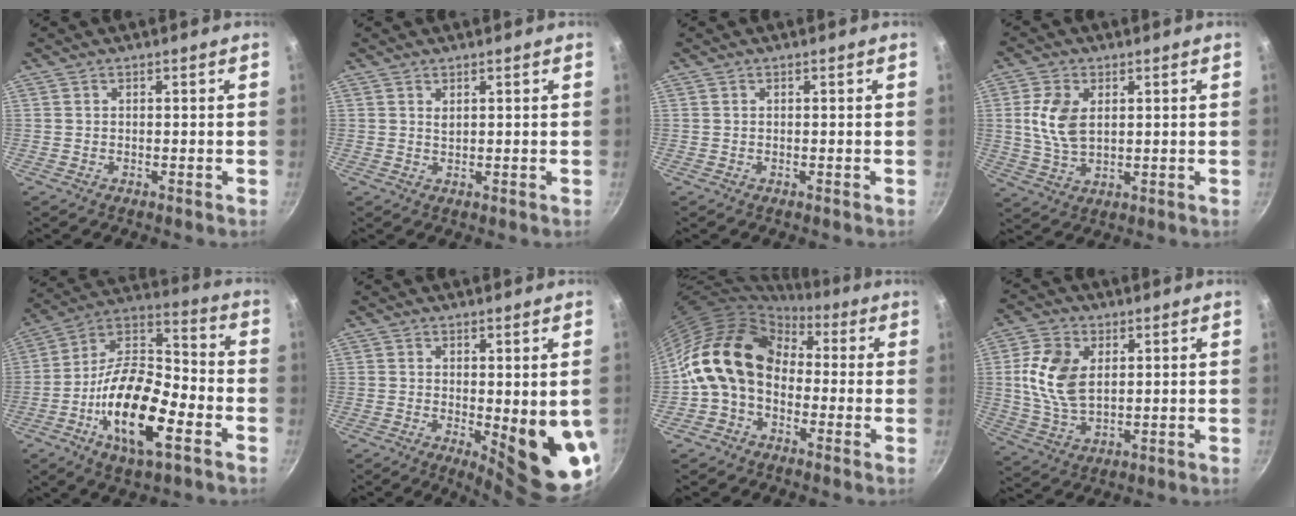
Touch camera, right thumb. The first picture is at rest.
{"total": 1.0, "force": [0.6, 0.4, 0.7], "torque": [-0.012, -0.004, 0.011]}
{"total": 0.0}
{"total": 8.4, "force": [1.7, 5.2, 6.4], "torque": [-0.123, -0.010, 0.035]}
{"total": 20.0, "force": [-7.4, 8.4, 16.5], "torque": [-0.285, 0.040, -0.148]}
{"total": 11.5, "force": [-0.6, 3.5, 10.9], "torque": [-0.112, -0.025, 0.002]}
{"total": 15.3, "force": [-0.3, 11.6, 9.9], "torque": [-0.155, 0.042, -0.027]}
{"total": 11.4, "force": [2.3, 7.1, 8.6], "torque": [-0.160, -0.012, 0.046]}